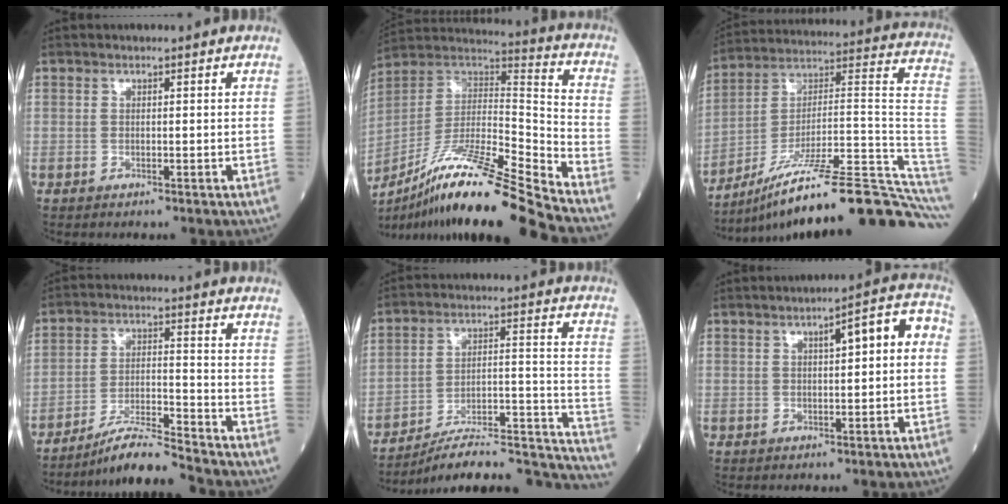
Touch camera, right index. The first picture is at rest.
{"total": 22.4, "force": [-17.5, -0.6, 14.0], "torque": [-0.264, -0.011, -0.320]}
{"total": 26.9, "force": [-20.6, 0.5, 17.3], "torque": [-0.156, 0.037, -0.320]}
{"total": 8.2, "force": [-7.7, -1.1, 2.7], "torque": [-0.048, -0.012, -0.139]}
{"total": 21.7, "force": [-19.5, 3.4, 9.0], "torque": [-0.057, 0.048, -0.279]}
{"total": 6.4, "force": [1.0, 1.4, 6.1], "torque": [-0.082, 0.032, 0.009]}